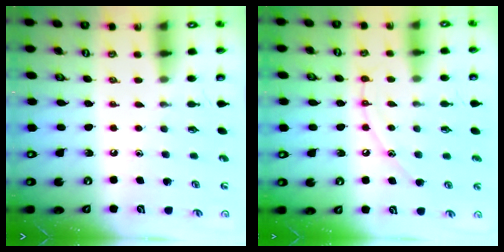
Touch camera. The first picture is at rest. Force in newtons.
{"total": 9.2, "press": 9.2, "slide": 0.8}